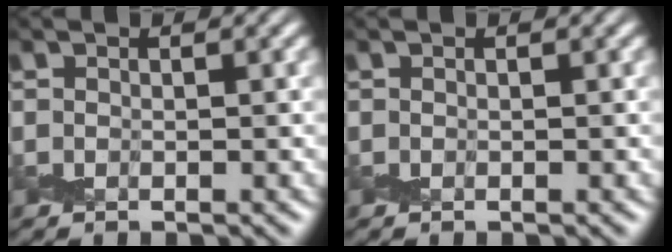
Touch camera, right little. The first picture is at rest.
{"total": 0.0}